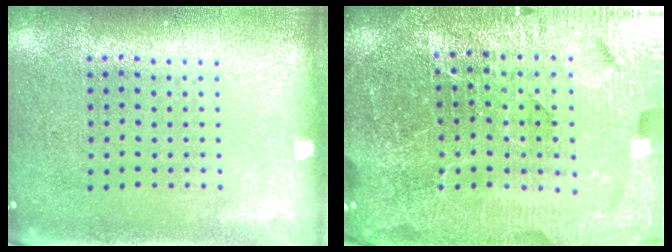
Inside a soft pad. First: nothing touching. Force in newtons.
{"total": 6.6, "press": 5.9, "slide": 3.0}